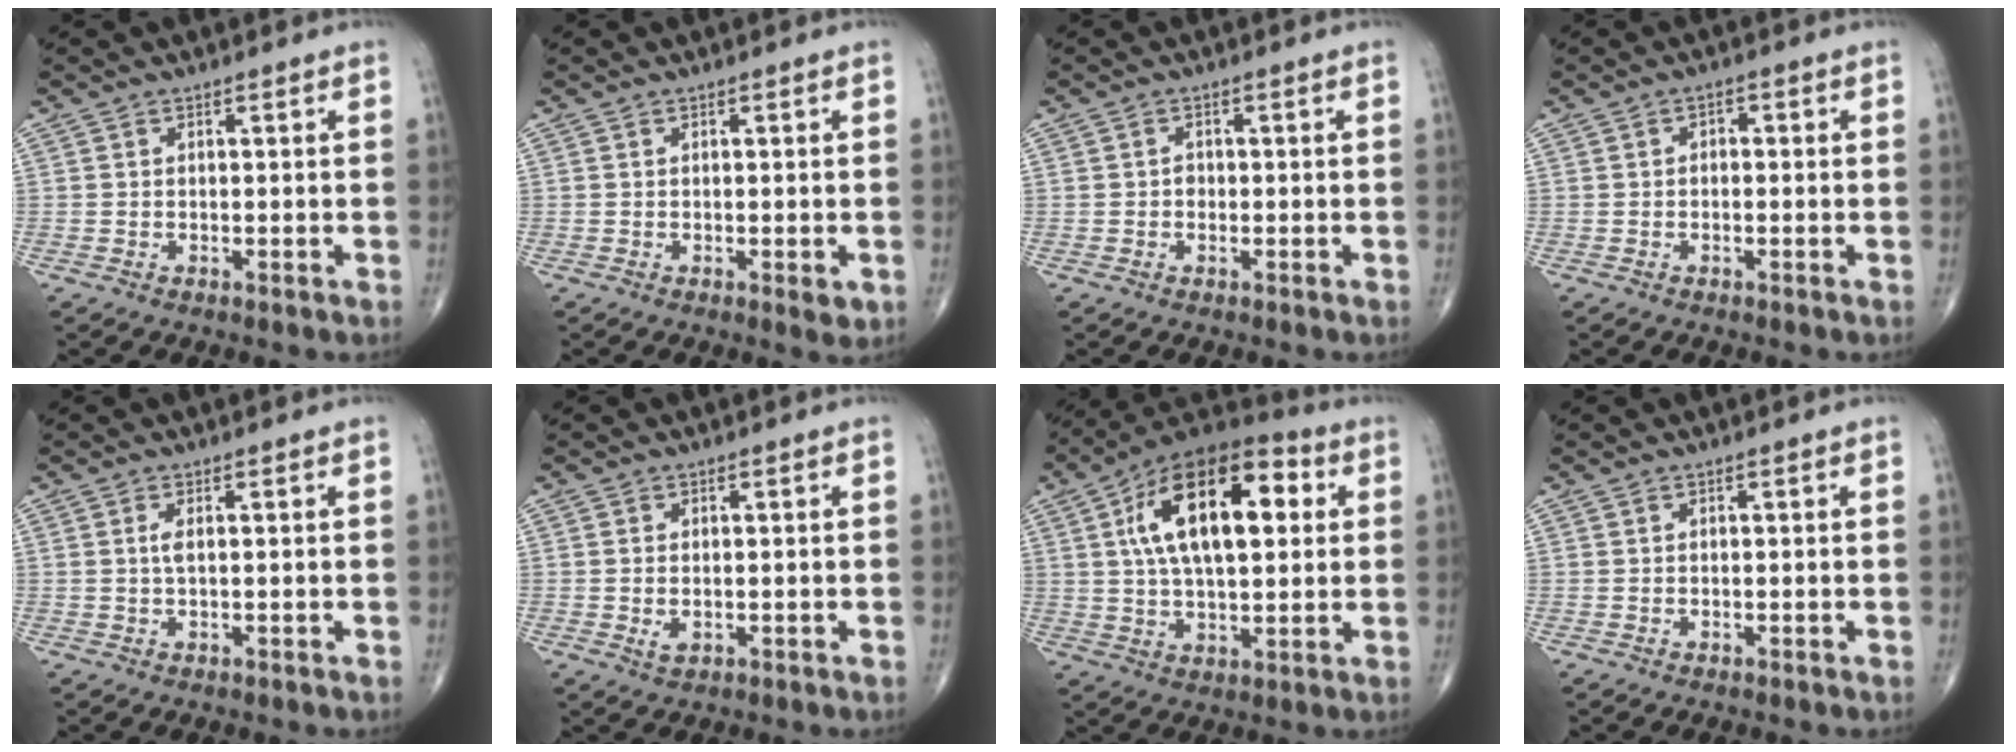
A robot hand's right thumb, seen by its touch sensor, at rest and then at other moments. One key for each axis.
{"total": 2.0, "fx": -0.4, "fy": 0.7, "fz": 1.8, "tx": -0.024, "ty": -0.006, "tz": -0.004}
{"total": 1.1, "fx": -0.2, "fy": 1.0, "fz": 0.5, "tx": -0.003, "ty": 0.004, "tz": -0.006}
{"total": 1.4, "fx": -0.1, "fy": 1.0, "fz": 0.9, "tx": -0.003, "ty": 0.005, "tz": -0.007}
{"total": 1.4, "fx": 0.3, "fy": 0.3, "fz": 1.4, "tx": -0.036, "ty": 0.003, "tz": 0.008}
{"total": 2.1, "fx": -0.3, "fy": 1.3, "fz": 1.7, "tx": -0.035, "ty": -0.004, "tz": -0.003}
{"total": 20.9, "fx": 4.9, "fy": 10.2, "fz": 17.6, "tx": -0.269, "ty": 0.018, "tz": 0.070}
{"total": 0.0}